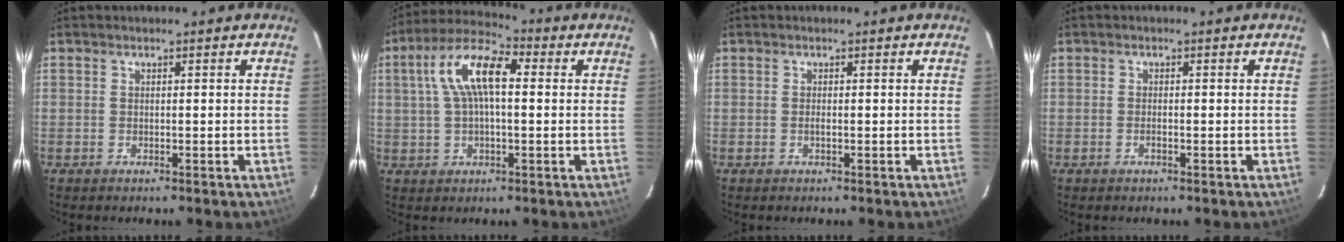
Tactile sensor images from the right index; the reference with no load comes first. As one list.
[{"total": 11.6, "force": [2.1, 4.8, 10.4], "torque": [-0.202, 0.029, 0.033]}, {"total": 0.5, "force": [-0.2, 0.2, 0.5], "torque": [-0.009, -0.001, -0.004]}, {"total": 0.9, "force": [-0.5, 0.3, 0.8], "torque": [-0.015, 0.001, -0.009]}]